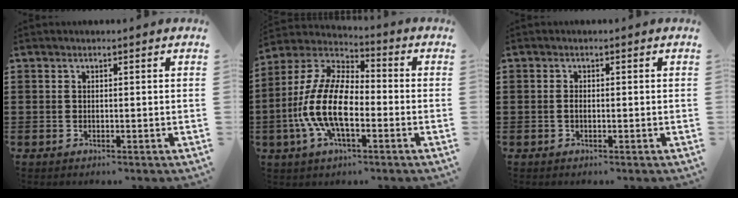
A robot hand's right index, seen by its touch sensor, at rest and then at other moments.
{"total": 12.9, "force": [-3.3, 6.0, 10.9], "torque": [-0.268, -0.007, -0.071]}
{"total": 0.9, "force": [-0.3, 0.4, 0.7], "torque": [-0.016, -0.002, -0.005]}